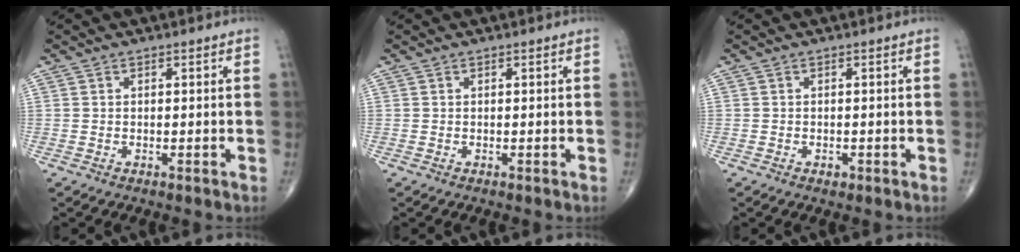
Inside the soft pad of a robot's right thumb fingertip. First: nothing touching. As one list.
[{"total": 0.0}, {"total": 0.9, "force": [-0.5, 0.6, 0.5], "torque": [-0.008, -0.001, -0.006]}]